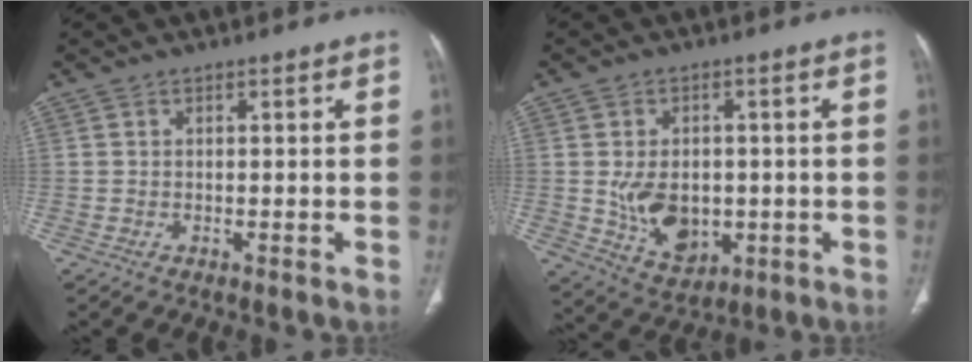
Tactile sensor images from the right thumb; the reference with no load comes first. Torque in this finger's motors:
{"motor_torque": [0.65, 1.65, 0.61, 0.70, 0.09]}